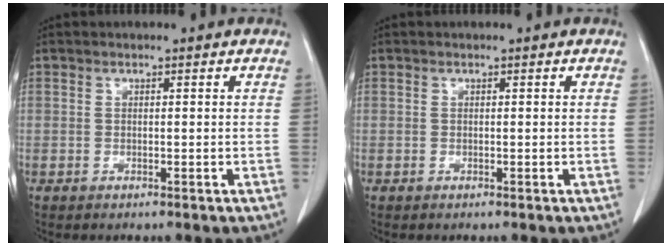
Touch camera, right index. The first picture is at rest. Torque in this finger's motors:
{"motor_torque": [0.00, 0.00, 0.00, 0.00]}